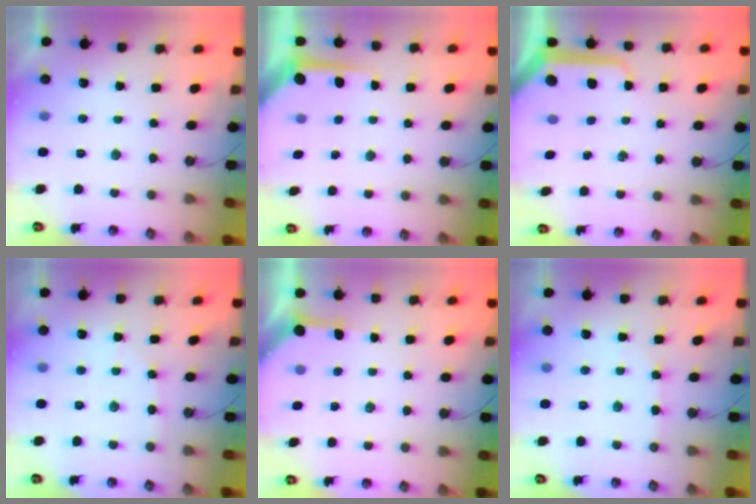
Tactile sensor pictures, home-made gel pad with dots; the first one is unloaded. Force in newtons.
{"total": 5.3, "press": 5.3, "slide": 0.3}
{"total": 8.4, "press": 8.4, "slide": 0.8}
{"total": 3.8, "press": 3.8, "slide": 0.4}
{"total": 3.0, "press": 3.0, "slide": 0.4}
{"total": 3.0, "press": 3.0, "slide": 0.4}